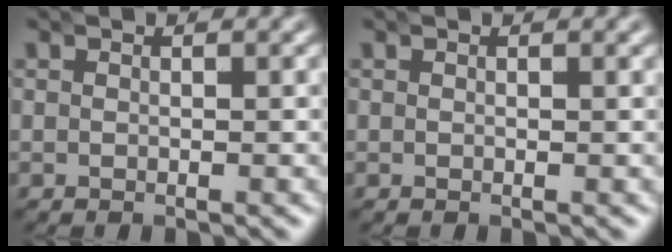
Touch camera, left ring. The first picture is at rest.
{"total": 0.0}